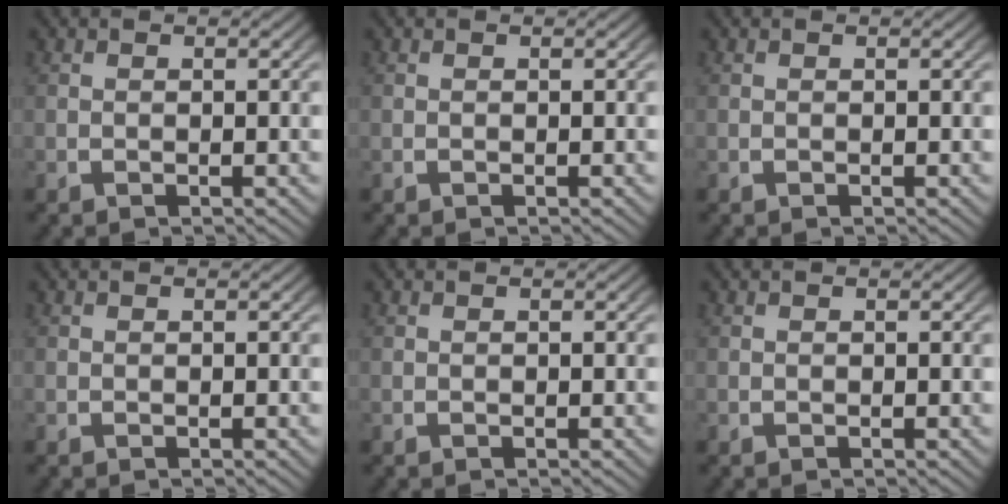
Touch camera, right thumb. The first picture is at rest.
{"total": 0.0}
{"total": 0.0}
{"total": 0.0}
{"total": 0.0}
{"total": 0.0}